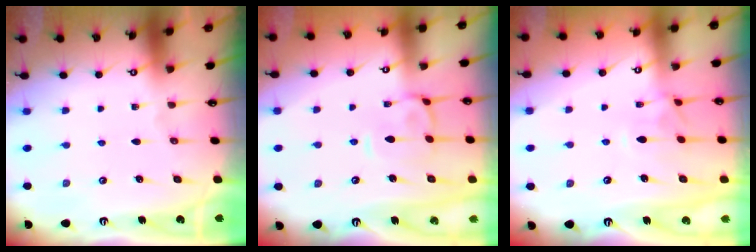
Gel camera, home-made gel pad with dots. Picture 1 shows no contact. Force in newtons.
{"total": 2.4, "press": 2.2, "slide": 1.1}
{"total": 0.8, "press": 0.1, "slide": 0.7}